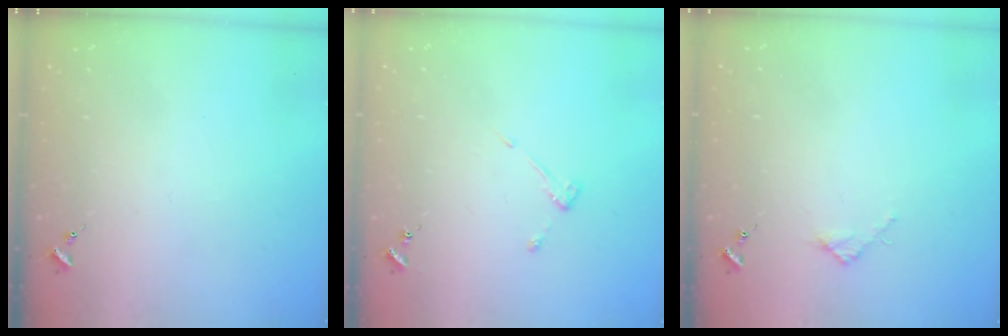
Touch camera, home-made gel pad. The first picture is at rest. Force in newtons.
{"total": 2.9, "press": 2.9, "slide": 0.5}
{"total": 2.7, "press": 2.7, "slide": 0.3}